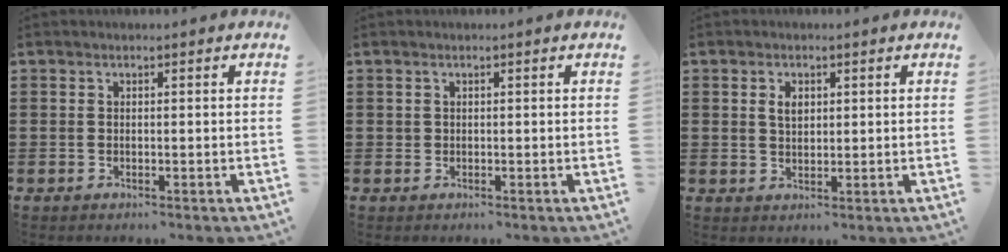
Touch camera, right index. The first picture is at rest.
{"total": 0.6, "force": [0.2, 0.5, 0.1], "torque": [-0.002, 0.003, 0.005]}
{"total": 2.4, "force": [0.8, 1.5, 1.7], "torque": [-0.038, 0.007, 0.014]}